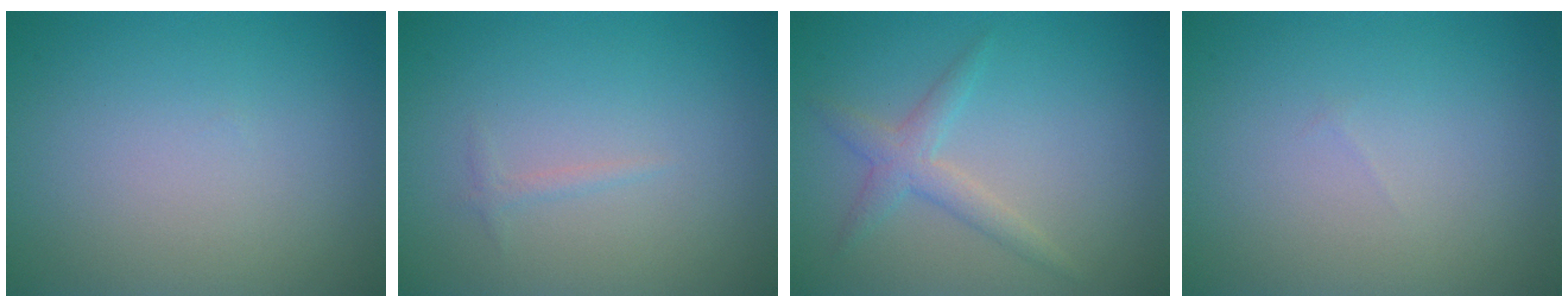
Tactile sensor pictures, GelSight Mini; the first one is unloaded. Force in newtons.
{"total": 0.6, "press": 0.6, "slide": 0.1}
{"total": 2.2, "press": 2.2, "slide": 0.1}
{"total": 0.0}